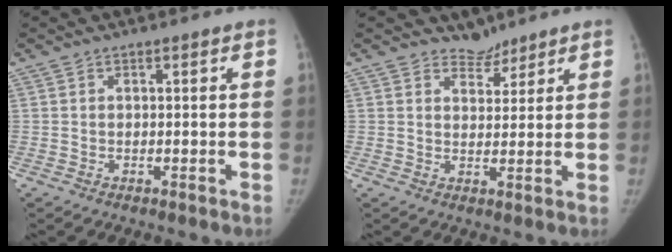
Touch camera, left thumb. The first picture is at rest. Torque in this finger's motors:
{"motor_torque": [0.28, -0.10, 0.33, -0.18, -0.03]}